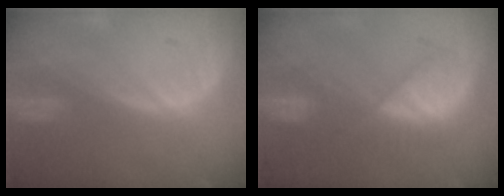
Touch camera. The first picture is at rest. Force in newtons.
{"total": 7.4, "press": 7.3, "slide": 1.1}